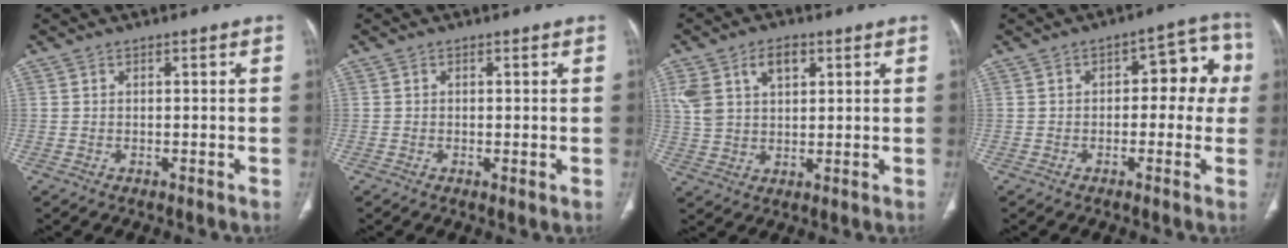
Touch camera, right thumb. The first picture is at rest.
{"total": 0.9, "force": [-0.1, 0.2, 0.8], "torque": [-0.019, -0.005, -0.003]}
{"total": 9.0, "force": [3.9, 5.6, 6.0], "torque": [-0.104, 0.000, 0.078]}
{"total": 9.5, "force": [0.6, 5.3, 7.9], "torque": [-0.050, 0.031, -0.002]}